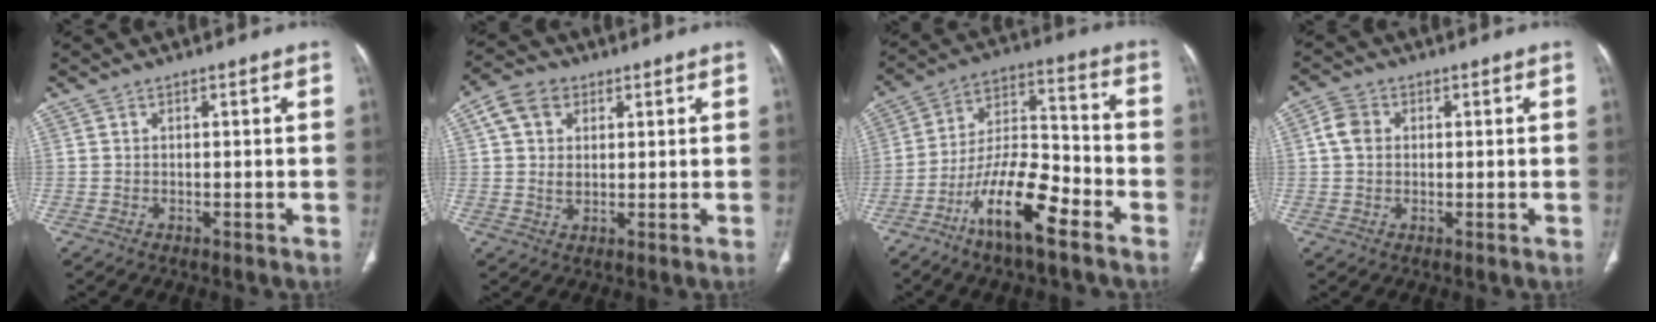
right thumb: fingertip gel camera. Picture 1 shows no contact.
{"total": 7.1, "force": [2.6, 5.2, 4.2], "torque": [-0.066, 0.002, 0.044]}
{"total": 15.2, "force": [-8.6, 4.6, 11.6], "torque": [-0.211, 0.063, -0.156]}
{"total": 4.0, "force": [0.6, 3.2, 2.2], "torque": [-0.039, 0.009, 0.008]}